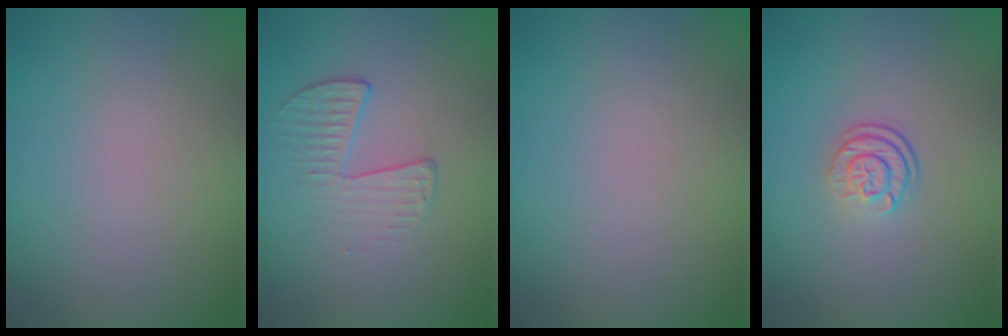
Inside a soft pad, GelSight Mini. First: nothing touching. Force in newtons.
{"total": 2.1, "press": 1.0, "slide": 1.8}
{"total": 0.0}
{"total": 2.3, "press": 1.7, "slide": 1.7}